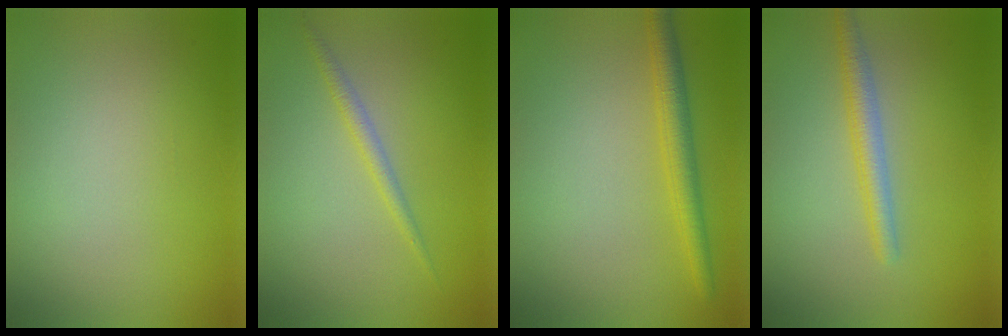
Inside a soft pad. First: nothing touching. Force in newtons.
{"total": 1.3, "press": 1.3, "slide": 0.1}
{"total": 3.0, "press": 3.0, "slide": 0.2}
{"total": 2.3, "press": 2.2, "slide": 0.2}